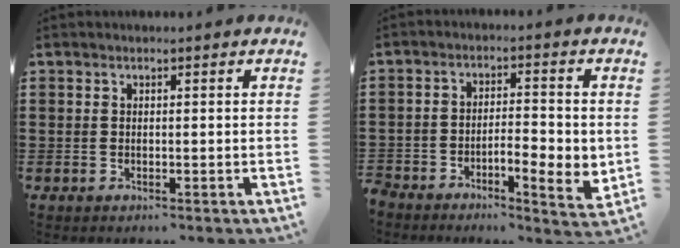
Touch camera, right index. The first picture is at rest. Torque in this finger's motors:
{"motor_torque": [0.97, 0.38, 0.19, 0.08]}